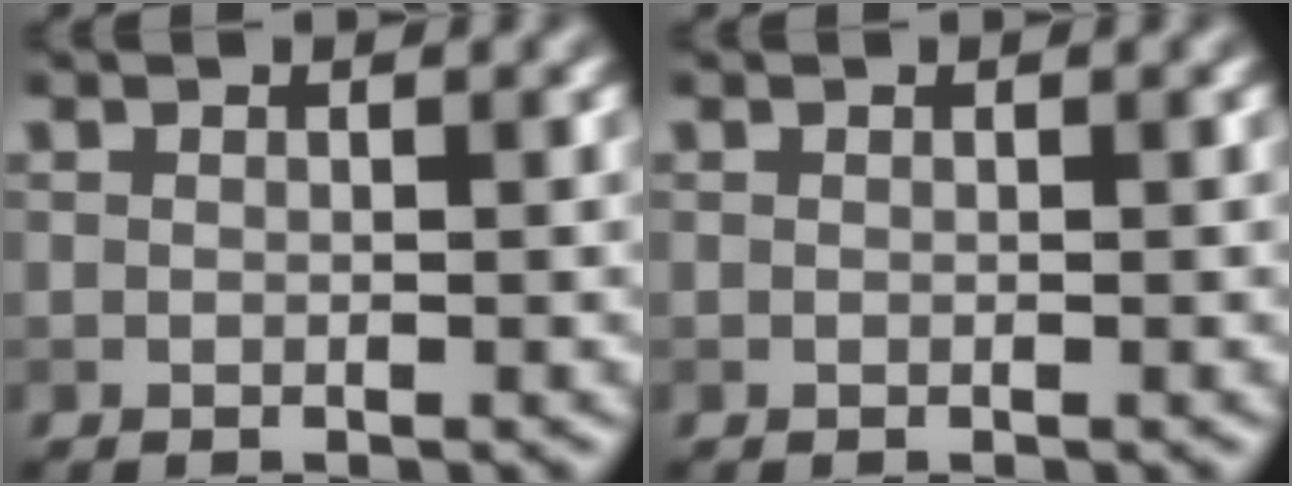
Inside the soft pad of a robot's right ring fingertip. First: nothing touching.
{"total": 0.0}